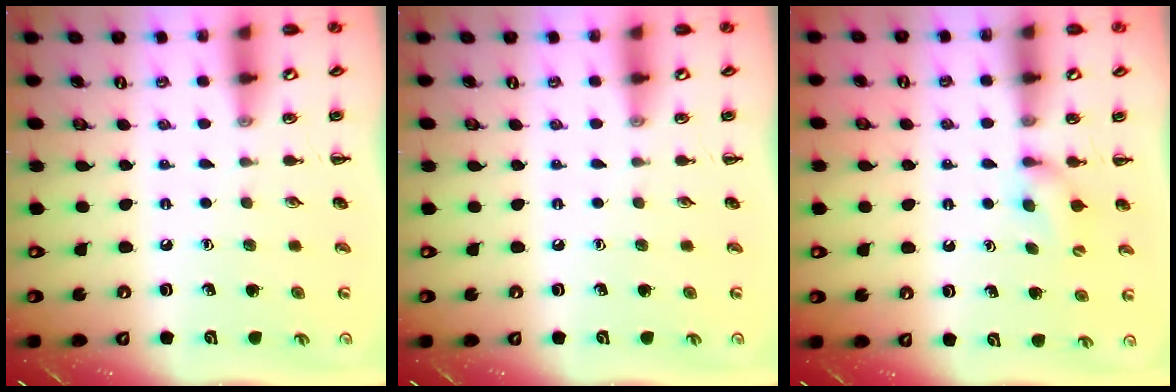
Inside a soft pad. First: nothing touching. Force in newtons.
{"total": 0.0}
{"total": 6.6, "press": 6.3, "slide": 1.8}